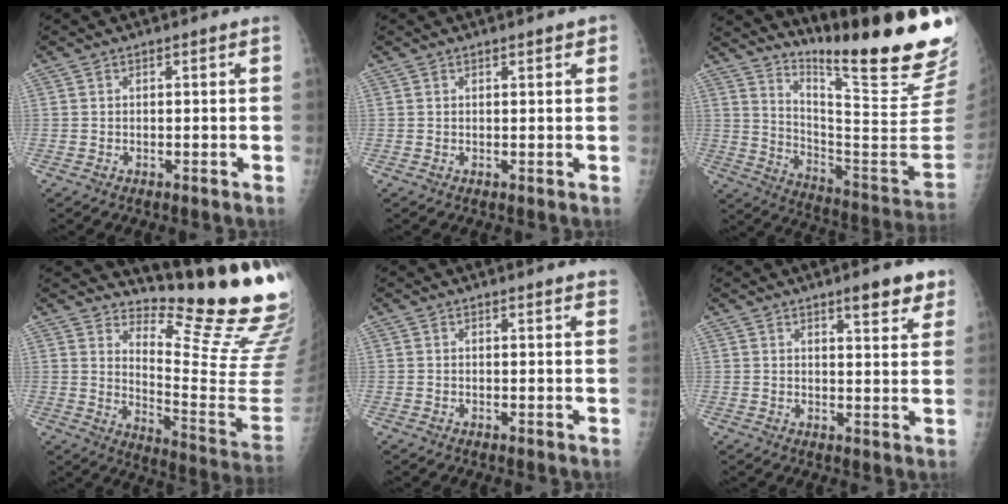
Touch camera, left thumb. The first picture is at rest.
{"total": 1.6, "force": [1.0, 0.5, 1.1], "torque": [-0.011, -0.002, 0.011]}
{"total": 27.1, "force": [20.4, 2.1, 17.7], "torque": [-0.245, -0.161, 0.295]}
{"total": 18.9, "force": [16.2, 1.8, 9.5], "torque": [-0.116, -0.193, 0.217]}
{"total": 2.8, "force": [2.7, 0.4, 0.7], "torque": [-0.004, -0.011, 0.020]}
{"total": 6.6, "force": [4.7, 1.8, 4.3], "torque": [-0.037, -0.026, 0.062]}